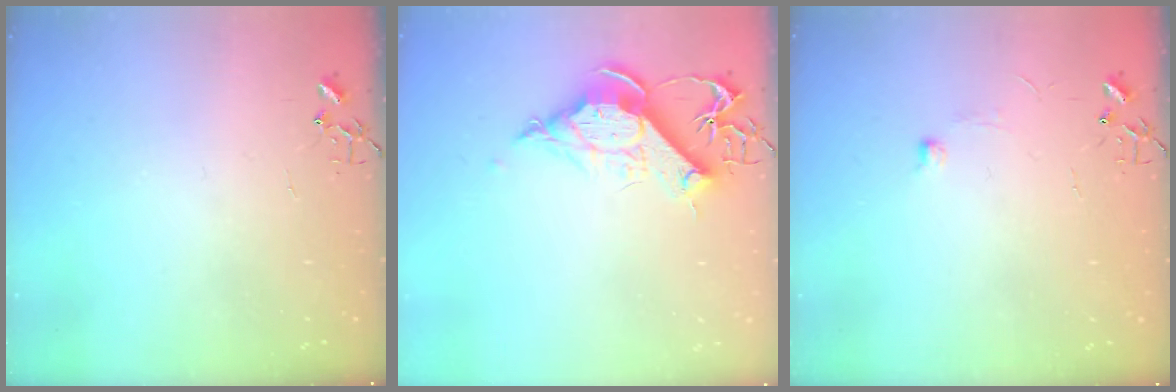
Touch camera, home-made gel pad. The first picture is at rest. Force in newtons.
{"total": 12.5, "press": 12.4, "slide": 1.5}
{"total": 4.4, "press": 4.3, "slide": 0.6}